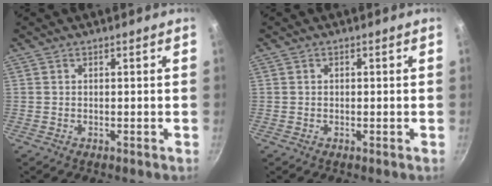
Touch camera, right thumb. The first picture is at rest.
{"total": 0.6, "force": [0.0, 0.5, 0.3], "torque": [-0.004, 0.005, 0.001]}